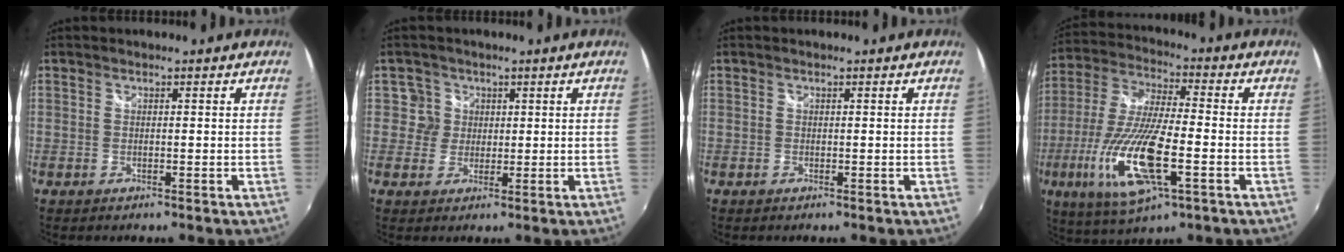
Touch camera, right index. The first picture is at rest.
{"total": 3.5, "force": [0.8, 3.4, -0.2], "torque": [0.023, 0.015, 0.009]}
{"total": 0.0}
{"total": 18.7, "force": [-6.3, 5.0, 16.9], "torque": [-0.353, -0.029, -0.120]}